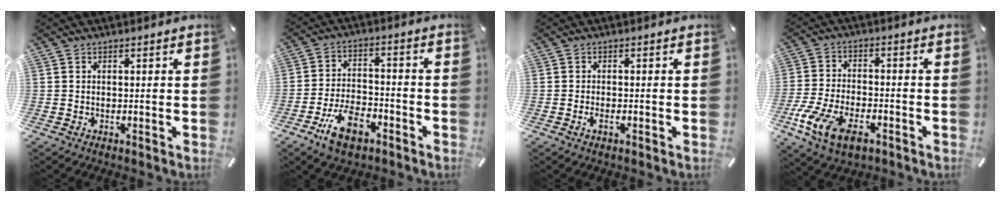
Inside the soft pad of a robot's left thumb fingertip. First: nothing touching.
{"total": 10.9, "force": [-5.9, 5.9, 6.9], "torque": [-0.137, 0.029, -0.105]}
{"total": 1.6, "force": [-0.7, 0.7, 1.3], "torque": [-0.023, 0.001, -0.012]}
{"total": 11.2, "force": [-5.7, 6.0, 7.5], "torque": [-0.167, 0.015, -0.105]}